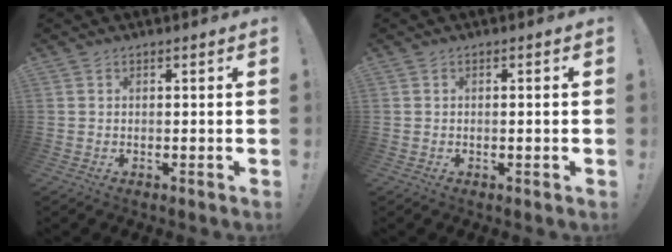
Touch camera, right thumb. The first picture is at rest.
{"total": 1.0, "force": [-0.1, -0.3, 1.0], "torque": [-0.008, -0.004, -0.005]}